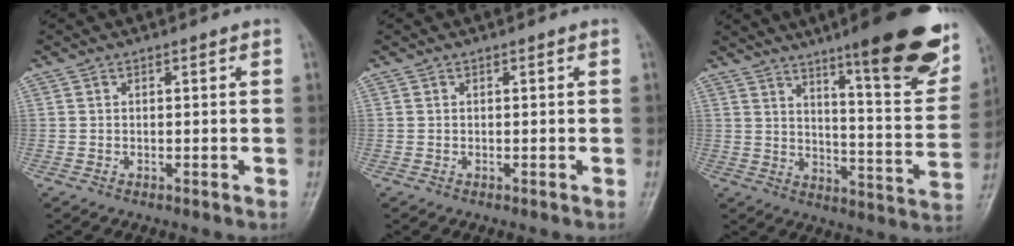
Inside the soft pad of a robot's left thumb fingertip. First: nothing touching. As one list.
[{"total": 0.0}, {"total": 21.9, "force": [13.9, 3.9, 16.5], "torque": [-0.193, -0.071, 0.199]}]